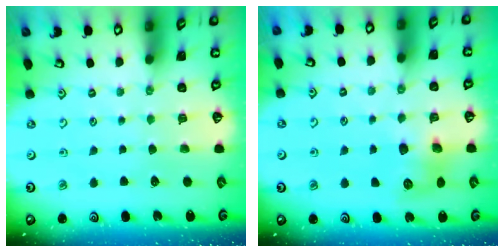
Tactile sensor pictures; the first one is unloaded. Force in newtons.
{"total": 8.3, "press": 8.3, "slide": 0.5}